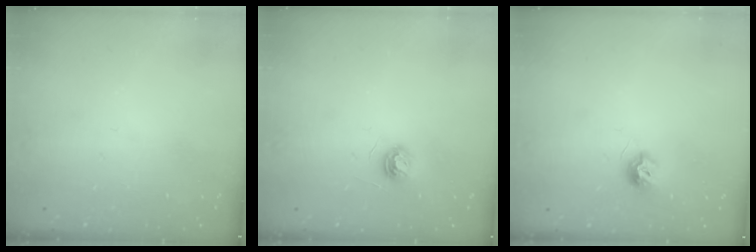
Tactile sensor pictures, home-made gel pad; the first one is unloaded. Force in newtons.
{"total": 5.3, "press": 5.3, "slide": 0.6}
{"total": 7.6, "press": 7.6, "slide": 0.4}